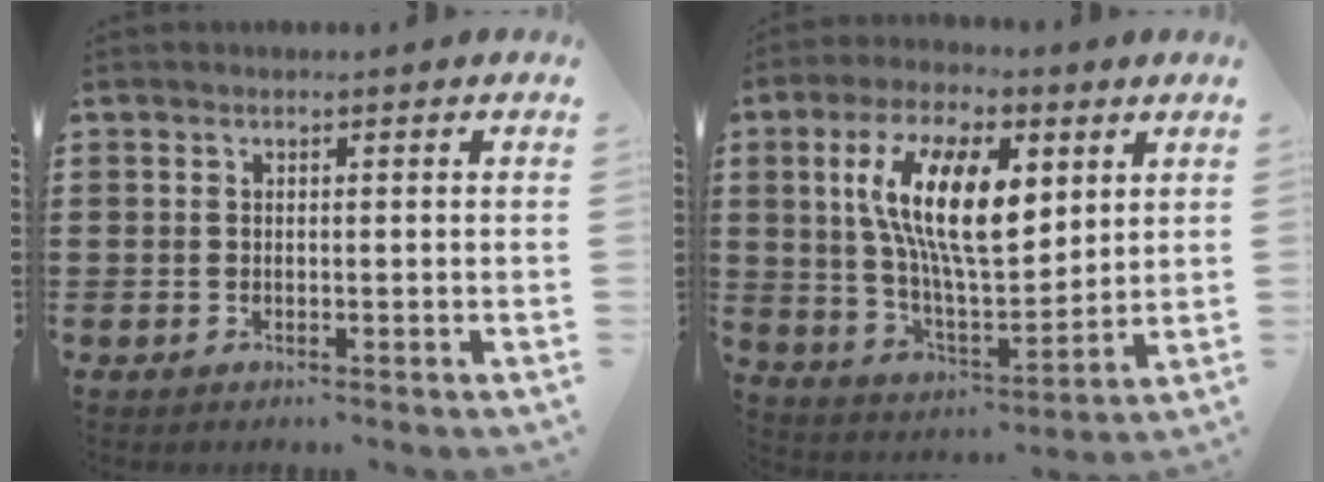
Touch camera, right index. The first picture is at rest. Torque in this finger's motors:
{"motor_torque": [2.14, 0.00, 1.05, 0.21]}